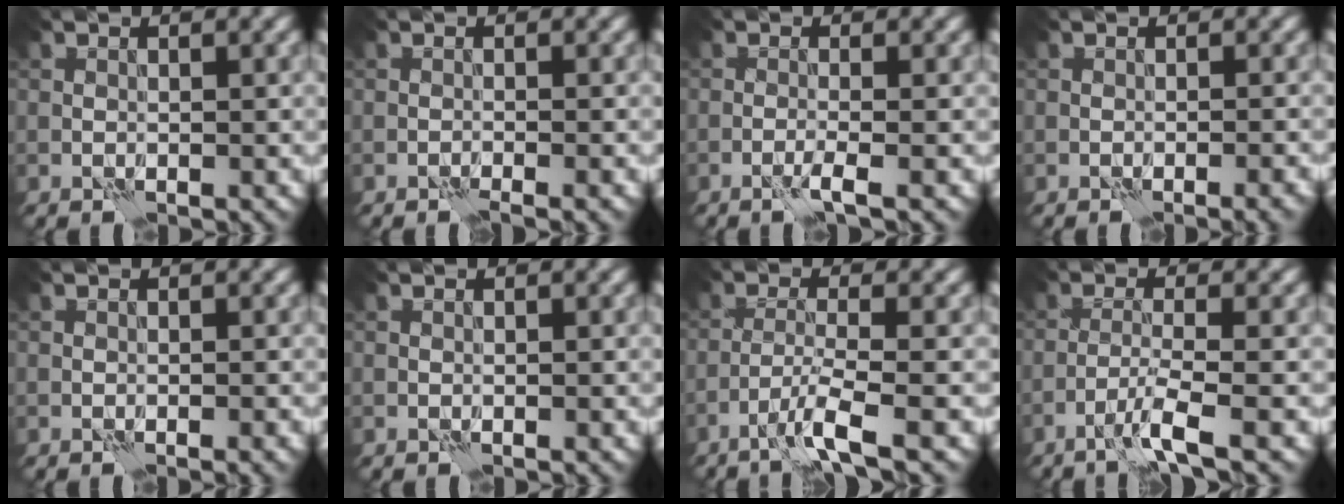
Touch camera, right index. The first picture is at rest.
{"total": 1.2, "force": [-0.9, 0.1, 0.8], "torque": [-0.010, 0.001, -0.018]}
{"total": 1.8, "force": [-0.9, 0.2, 1.6], "torque": [-0.023, 0.005, -0.025]}
{"total": 1.9, "force": [-1.2, 0.3, 1.5], "torque": [-0.018, 0.005, -0.018]}
{"total": 0.7, "force": [-0.4, 0.0, 0.6], "torque": [-0.008, -0.001, -0.007]}
{"total": 0.0}
{"total": 3.7, "force": [-2.3, 0.1, 2.9], "torque": [-0.054, 0.006, -0.060]}
{"total": 3.3, "force": [-2.0, 0.1, 2.7], "torque": [-0.049, 0.005, -0.053]}